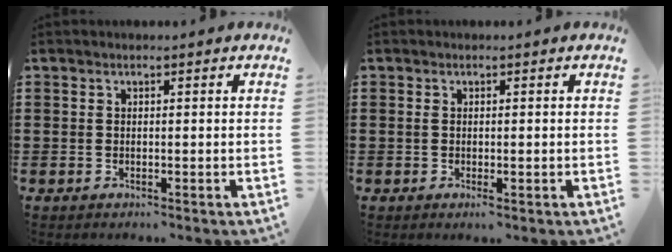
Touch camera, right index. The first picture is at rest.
{"total": 1.2, "force": [-0.2, 0.4, 1.1], "torque": [-0.027, -0.005, -0.006]}